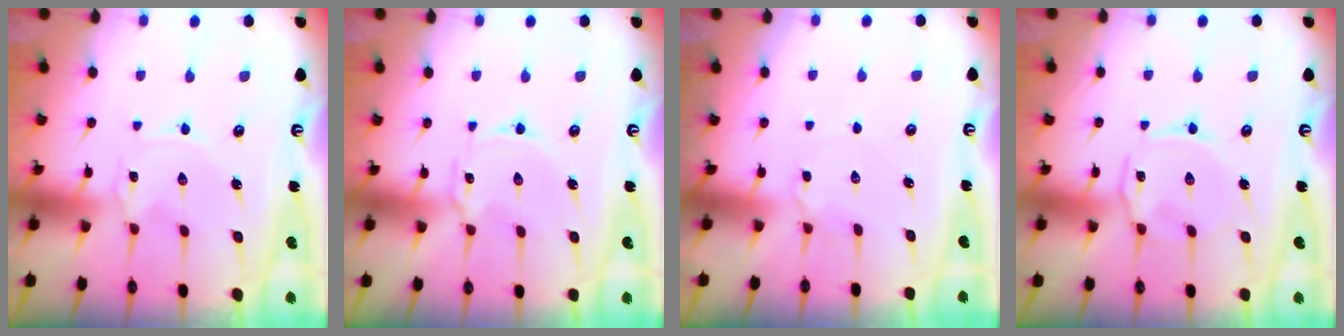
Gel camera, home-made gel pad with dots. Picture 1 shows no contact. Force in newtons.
{"total": 2.4, "press": 2.4, "slide": 0.3}
{"total": 4.2, "press": 4.2, "slide": 0.6}
{"total": 2.9, "press": 2.9, "slide": 0.5}